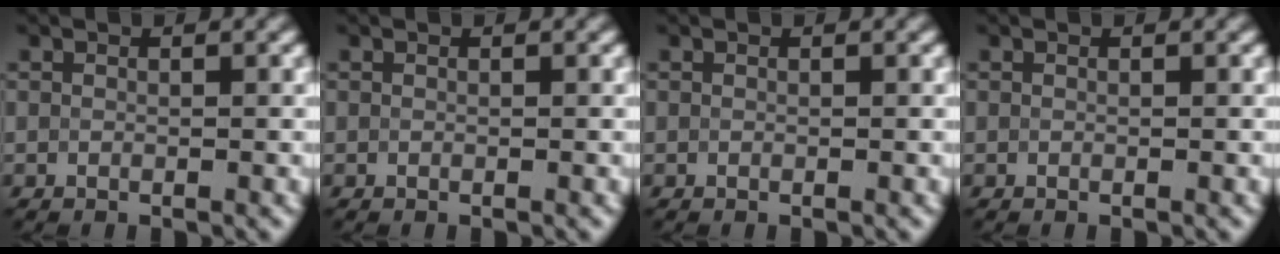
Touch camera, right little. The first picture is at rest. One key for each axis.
{"total": 0.0}
{"total": 0.0}
{"total": 0.0}